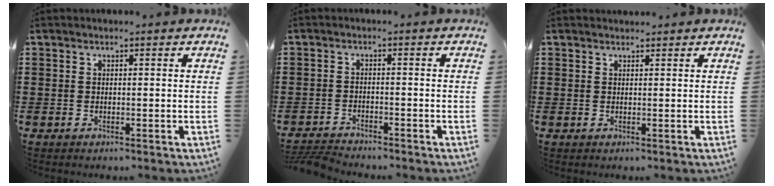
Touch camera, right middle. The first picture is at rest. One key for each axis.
{"total": 3.2, "fx": -3.2, "fy": 0.3, "fz": 0.5, "tx": -0.024, "ty": -0.003, "tz": -0.071}
{"total": 0.7, "fx": 0.7, "fy": 0.2, "fz": -0.1, "tx": 0.007, "ty": -0.003, "tz": 0.012}